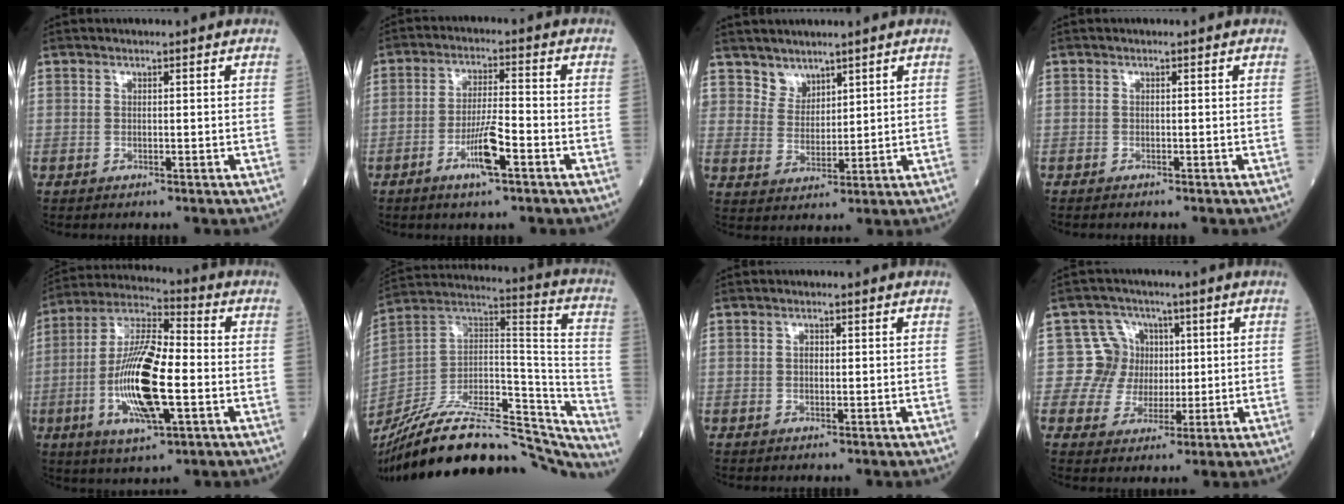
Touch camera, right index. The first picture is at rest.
{"total": 6.5, "force": [-3.3, 0.5, 5.6], "torque": [-0.110, -0.003, -0.061]}
{"total": 3.5, "force": [2.9, 1.9, 0.1], "torque": [0.002, 0.002, 0.059]}
{"total": 0.9, "force": [-0.8, 0.1, 0.2], "torque": [-0.006, -0.001, -0.013]}
{"total": 16.1, "force": [-3.4, 3.8, 15.3], "torque": [-0.307, -0.002, -0.063]}
{"total": 33.6, "force": [-28.4, 8.1, 16.1], "torque": [-0.243, 0.007, -0.427]}
{"total": 0.8, "force": [0.0, 0.5, 0.5], "torque": [-0.012, 0.001, 0.000]}
{"total": 6.6, "force": [0.9, 6.6, -0.2], "torque": [0.023, 0.021, 0.014]}